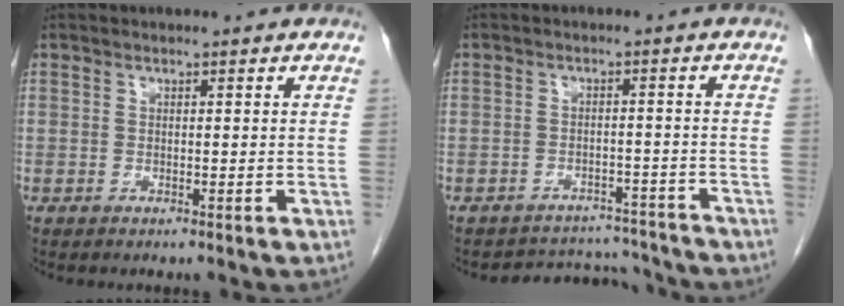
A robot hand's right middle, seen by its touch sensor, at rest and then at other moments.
{"total": 7.2, "force": [-6.9, 1.5, -1.3], "torque": [0.021, 0.025, -0.091]}